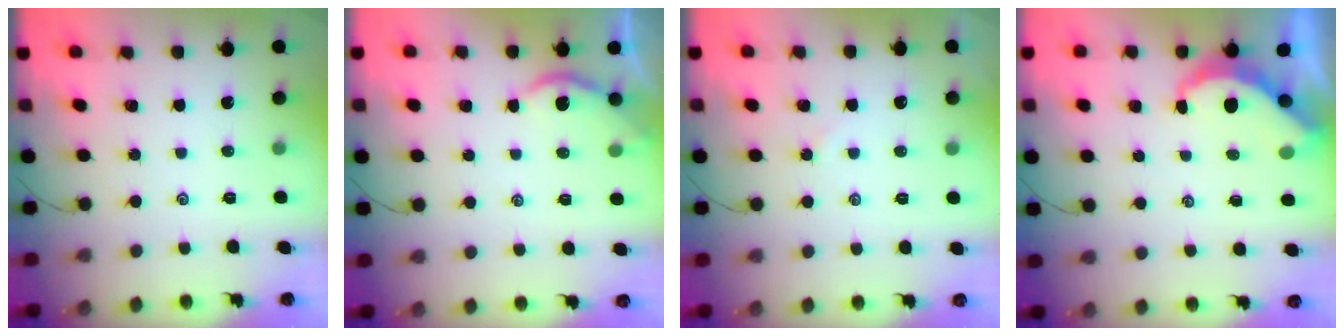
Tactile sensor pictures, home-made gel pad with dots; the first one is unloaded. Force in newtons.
{"total": 2.7, "press": 2.7, "slide": 0.2}
{"total": 2.7, "press": 2.7, "slide": 0.4}
{"total": 5.1, "press": 5.1, "slide": 0.4}